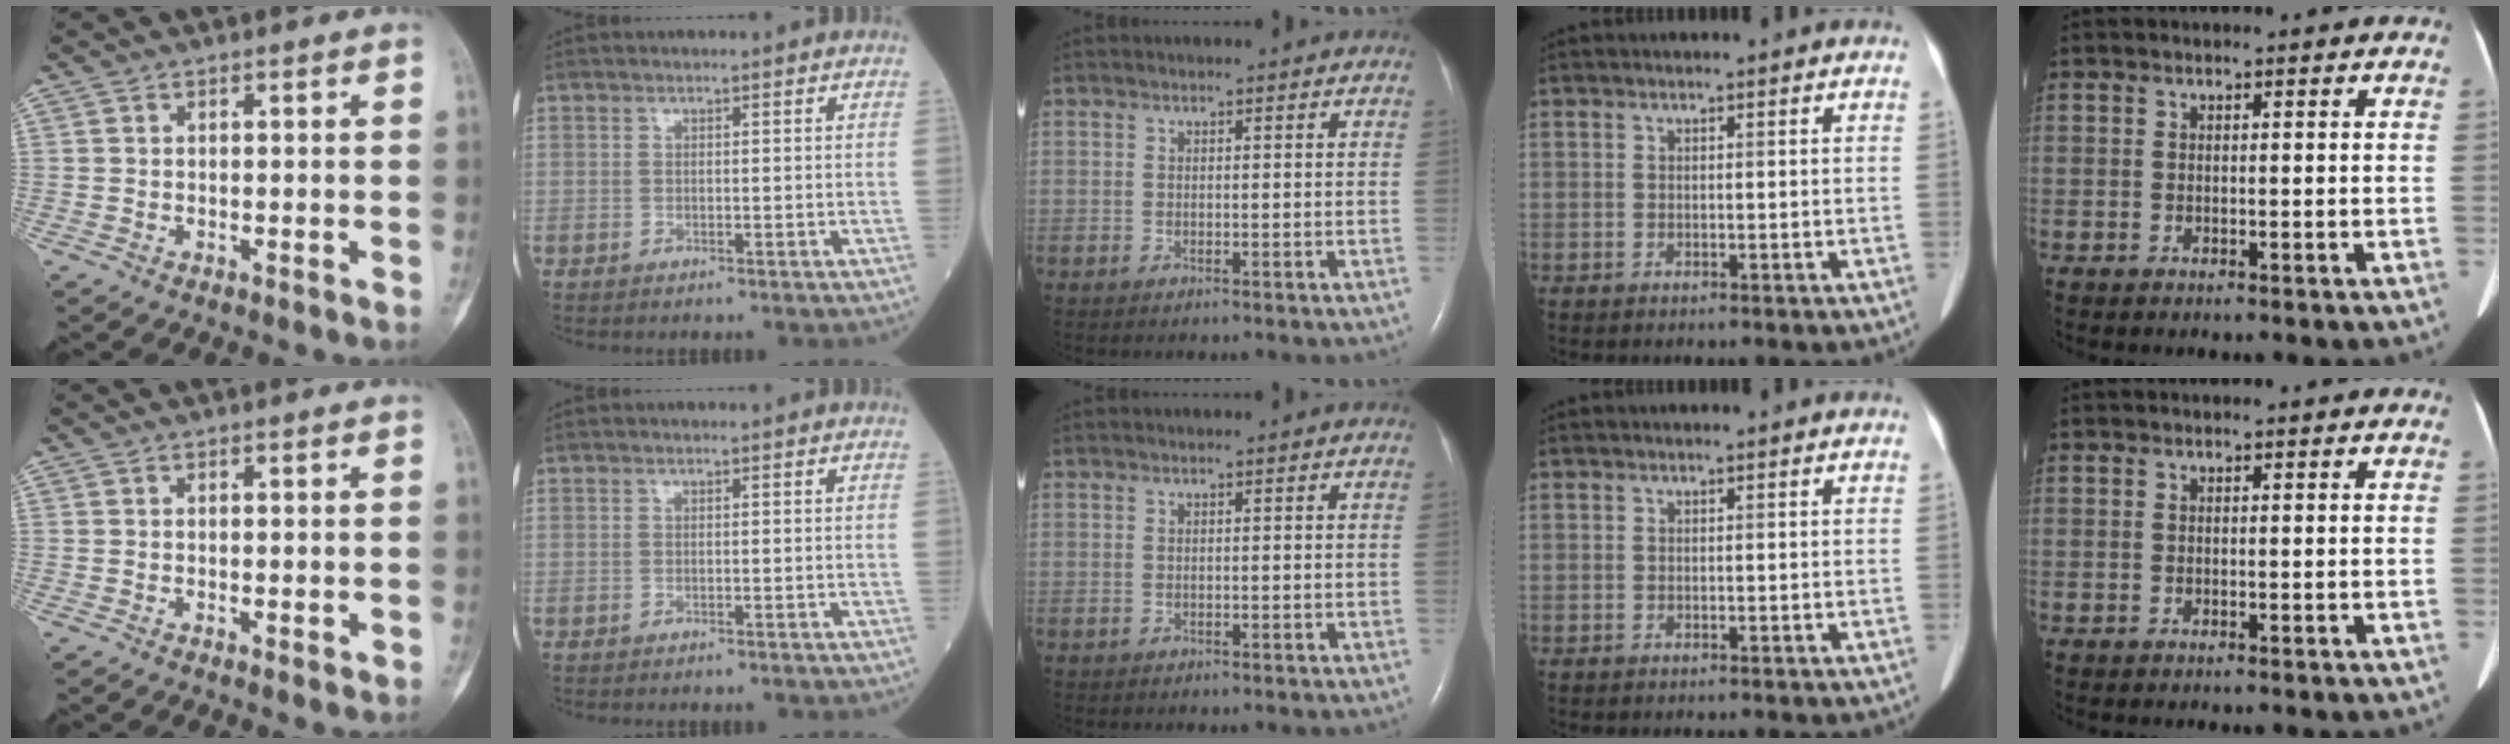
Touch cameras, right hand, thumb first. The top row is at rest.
{"thumb": {"total": 1.7, "force": [-0.3, 0.6, 1.5], "torque": [-0.021, -0.004, -0.001]}, "index": {"total": 1.0, "force": [-0.9, 0.2, 0.4], "torque": [-0.012, -0.003, -0.011]}}